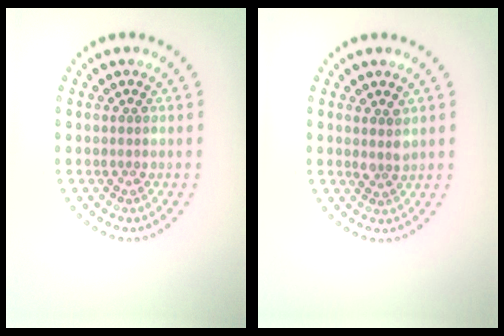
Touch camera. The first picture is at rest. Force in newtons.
{"total": 1.5, "press": 1.2, "slide": 0.9}